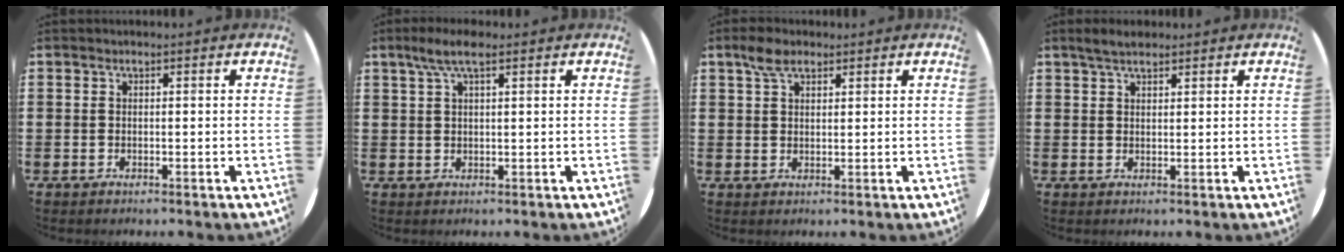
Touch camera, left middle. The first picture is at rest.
{"total": 4.1, "force": [2.6, 1.0, 3.1], "torque": [-0.067, 0.008, 0.044]}
{"total": 3.6, "force": [2.5, 1.8, 1.8], "torque": [-0.033, 0.004, 0.045]}
{"total": 2.5, "force": [2.1, 0.7, 1.1], "torque": [-0.018, 0.003, 0.036]}